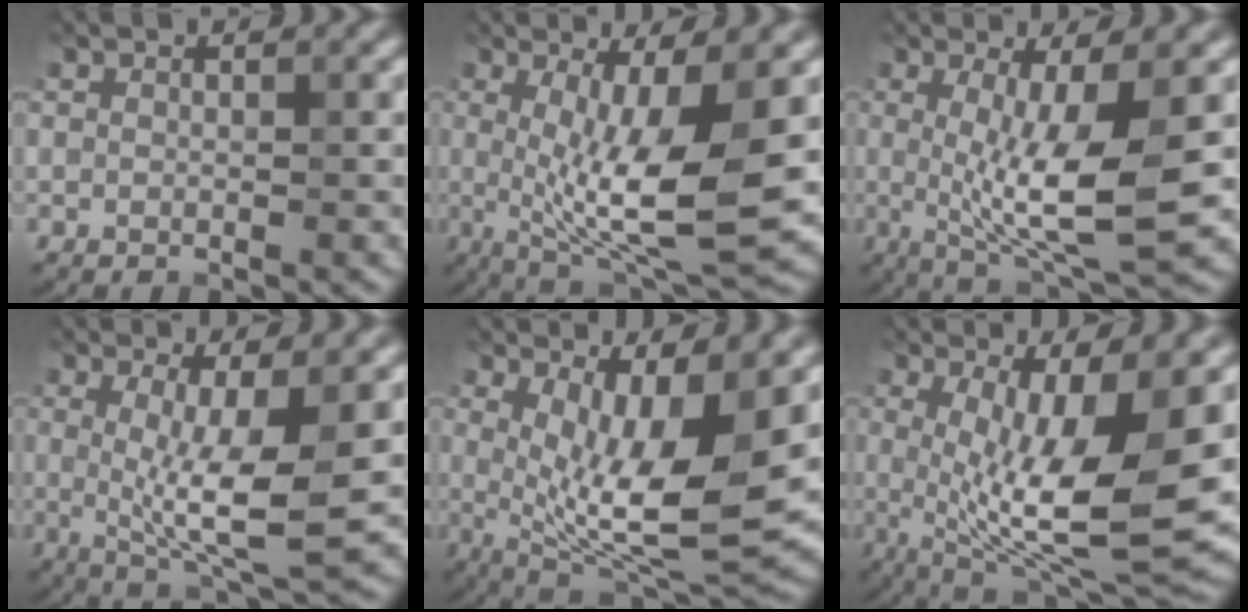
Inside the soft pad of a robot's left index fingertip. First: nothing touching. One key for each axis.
{"total": 10.6, "fx": -0.5, "fy": 2.8, "fz": 10.2, "tx": -0.176, "ty": -0.018, "tz": -0.004}
{"total": 8.4, "fx": -0.4, "fy": 2.0, "fz": 8.1, "tx": -0.142, "ty": -0.016, "tz": -0.003}
{"total": 7.3, "fx": -0.1, "fy": 1.5, "fz": 7.1, "tx": -0.119, "ty": -0.014, "tz": 0.002}
{"total": 10.8, "fx": 1.0, "fy": 3.4, "fz": 10.2, "tx": -0.174, "ty": -0.023, "tz": 0.025}
{"total": 12.6, "fx": -0.5, "fy": 3.5, "fz": 12.1, "tx": -0.195, "ty": -0.018, "tz": -0.007}